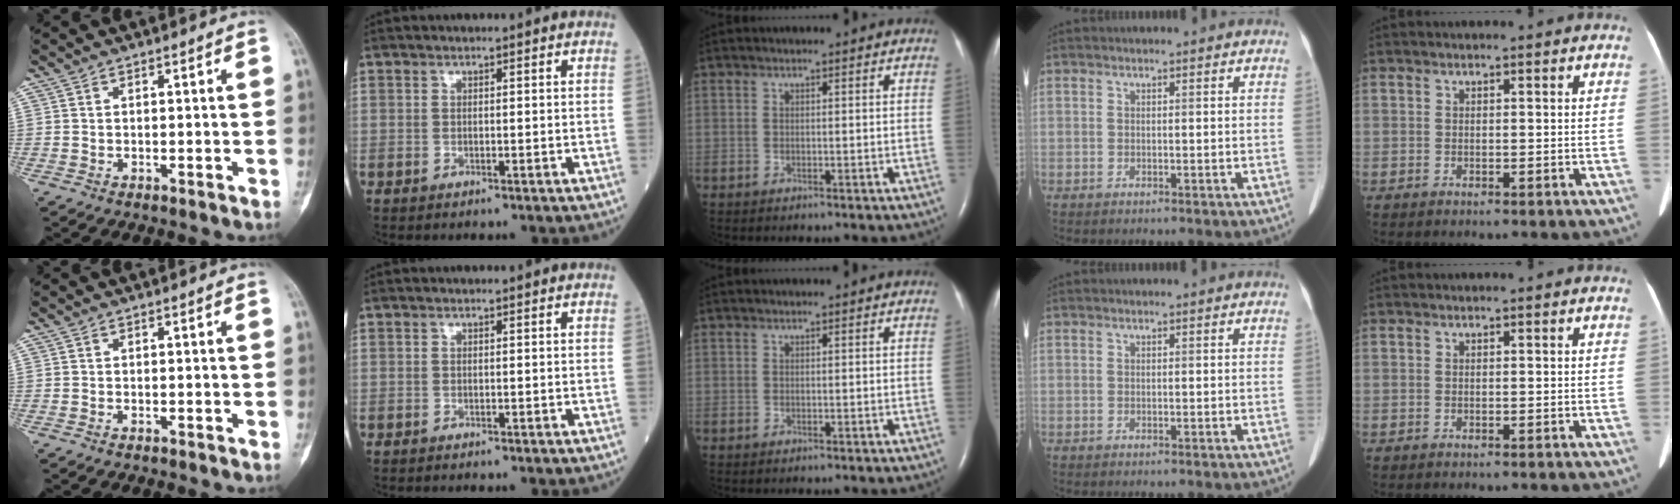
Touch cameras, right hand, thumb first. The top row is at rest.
{"index": {"total": 0.5, "force": [-0.5, 0.1, 0.1], "torque": [0.003, -0.001, -0.009]}}